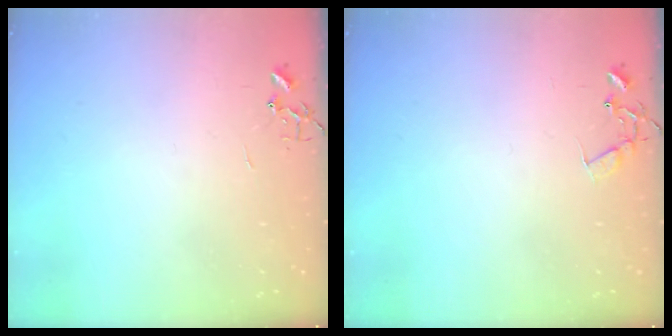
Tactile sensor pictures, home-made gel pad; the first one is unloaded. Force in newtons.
{"total": 7.1, "press": 7.1, "slide": 0.5}